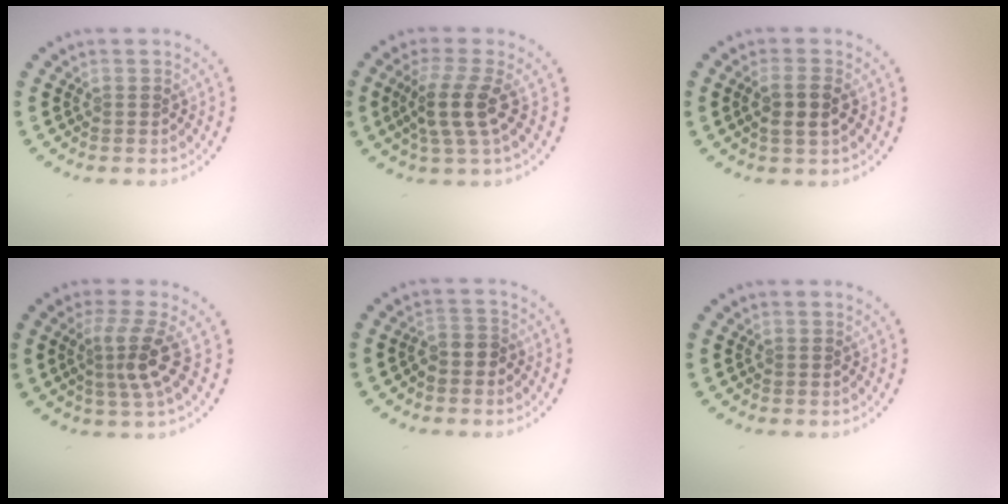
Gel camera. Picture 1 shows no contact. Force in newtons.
{"total": 3.6, "press": 2.8, "slide": 2.3}
{"total": 2.3, "press": 2.2, "slide": 0.8}
{"total": 3.2, "press": 2.2, "slide": 2.4}
{"total": 1.8, "press": 1.6, "slide": 0.9}
{"total": 0.0}